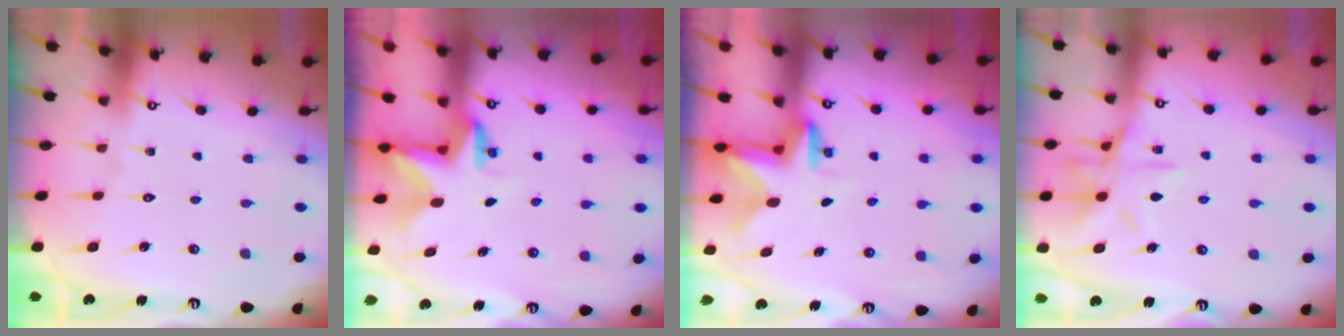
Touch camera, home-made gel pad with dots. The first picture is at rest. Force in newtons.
{"total": 3.0, "press": 3.0, "slide": 0.1}
{"total": 2.7, "press": 2.7, "slide": 0.5}
{"total": 12.2, "press": 12.2, "slide": 0.8}